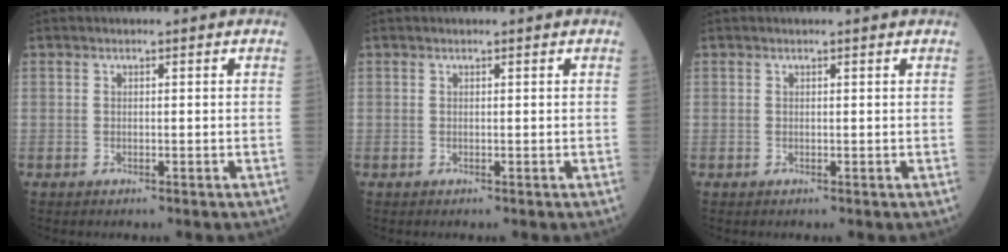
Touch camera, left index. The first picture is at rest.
{"total": 0.6, "force": [0.6, 0.0, 0.2], "torque": [-0.008, 0.004, 0.010]}
{"total": 1.2, "force": [1.1, -0.1, 0.4], "torque": [-0.012, 0.002, 0.014]}